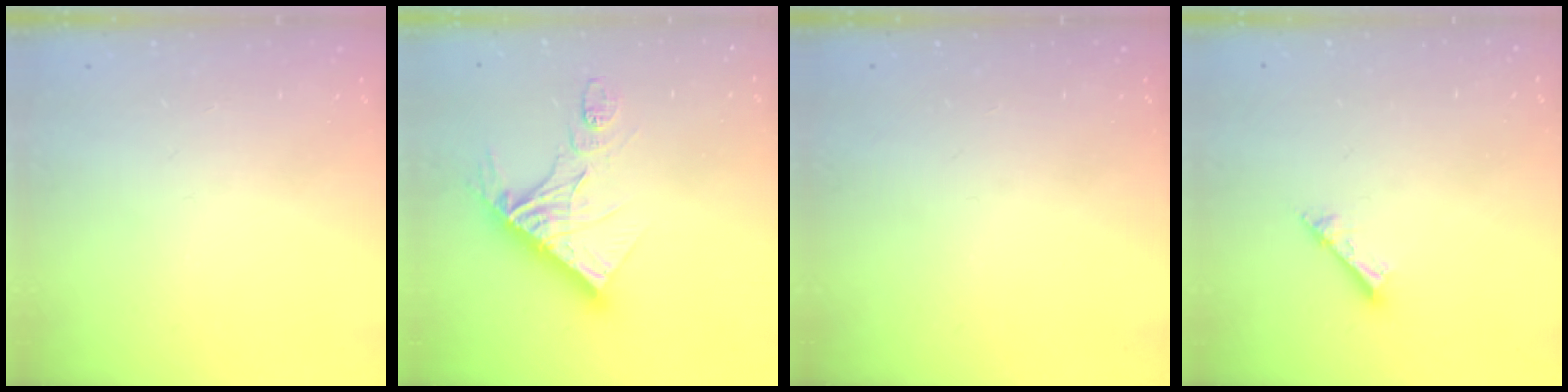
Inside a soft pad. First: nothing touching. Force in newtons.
{"total": 16.2, "press": 16.1, "slide": 1.6}
{"total": 0.0}
{"total": 2.5, "press": 2.5, "slide": 0.1}